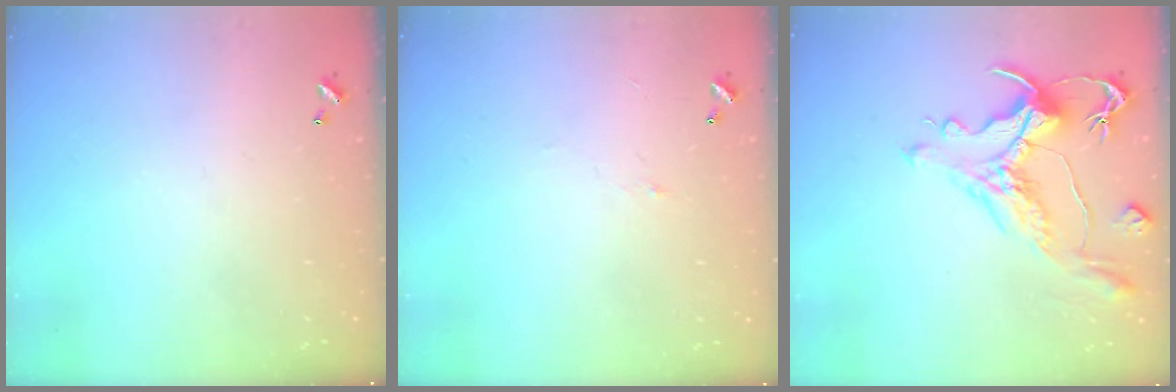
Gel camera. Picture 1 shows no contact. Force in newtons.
{"total": 0.8, "press": 0.6, "slide": 0.6}
{"total": 2.2, "press": 1.7, "slide": 1.4}